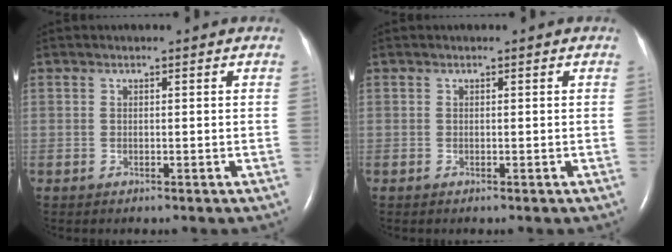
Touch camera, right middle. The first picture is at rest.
{"total": 0.0}